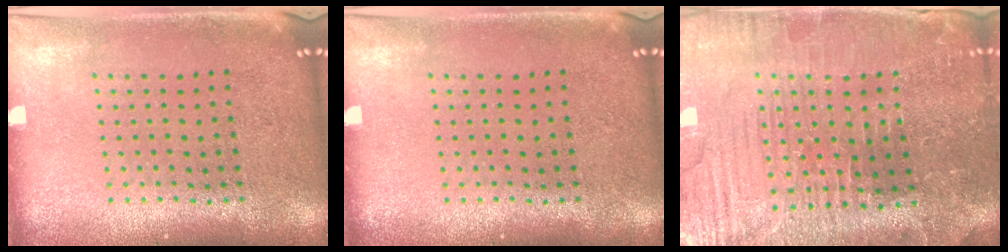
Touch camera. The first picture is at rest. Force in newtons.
{"total": 0.0}
{"total": 3.6, "press": 3.6, "slide": 0.4}